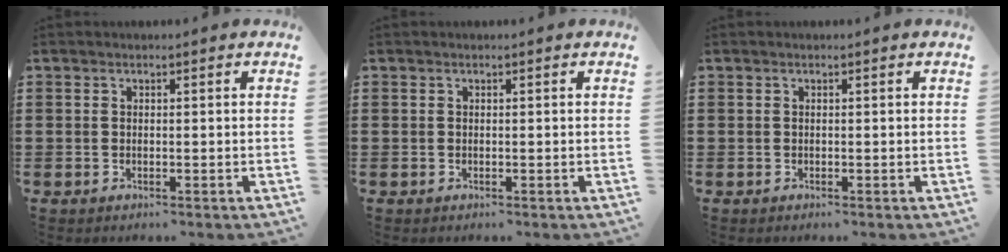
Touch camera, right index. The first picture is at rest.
{"total": 0.0}
{"total": 0.0}